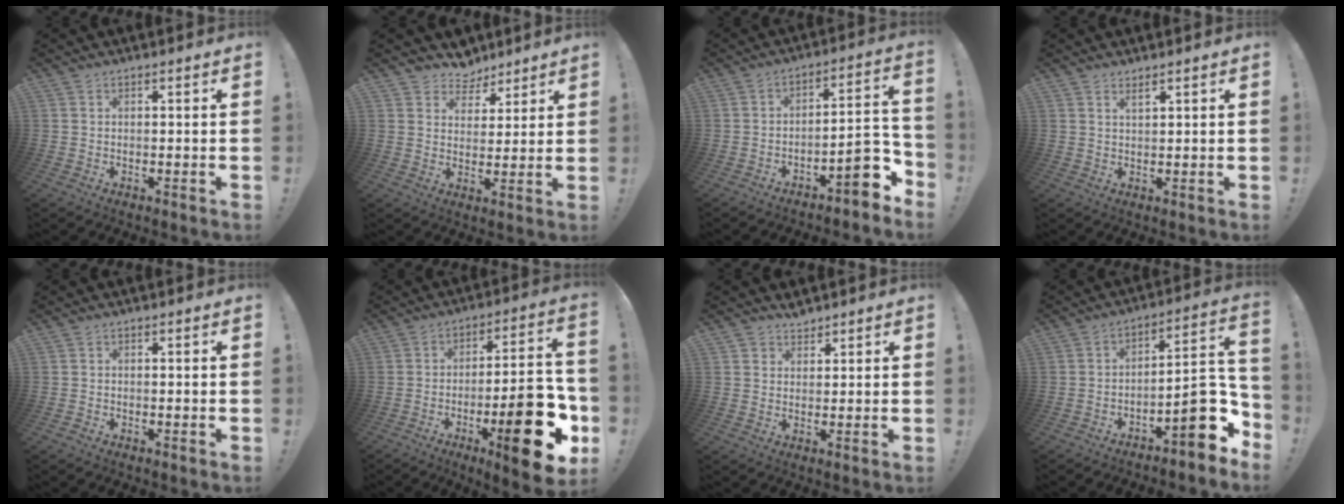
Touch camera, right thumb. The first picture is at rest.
{"total": 6.8, "force": [5.0, 4.6, 0.3], "torque": [-0.004, -0.039, 0.098]}
{"total": 11.5, "force": [-5.5, 4.0, 9.3], "torque": [-0.107, 0.029, -0.087]}
{"total": 1.4, "force": [1.1, 0.1, 0.9], "torque": [-0.011, -0.005, 0.018]}
{"total": 1.0, "force": [-0.8, 0.1, 0.6], "torque": [-0.007, 0.001, -0.014]}
{"total": 22.5, "force": [-8.3, 7.0, 19.8], "torque": [-0.256, 0.048, -0.116]}
{"total": 3.3, "force": [2.7, 1.8, -0.1], "torque": [0.006, -0.012, 0.050]}
{"total": 14.8, "force": [-5.4, 5.0, 12.8], "torque": [-0.147, 0.027, -0.080]}